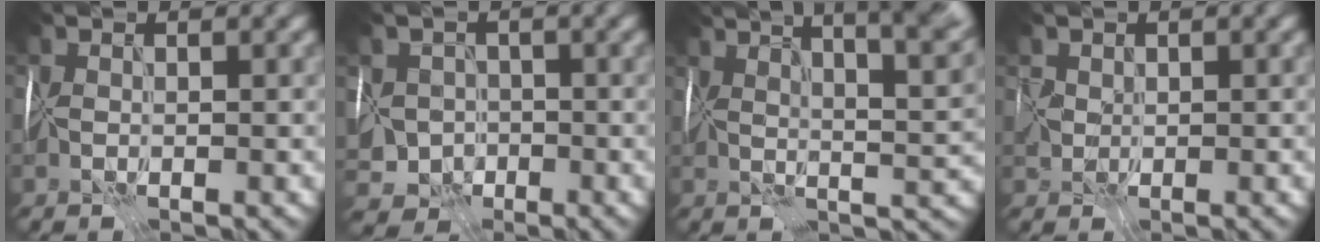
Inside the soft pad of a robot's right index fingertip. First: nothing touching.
{"total": 6.1, "force": [-2.0, 5.3, 2.3], "torque": [-0.020, -0.009, -0.039]}
{"total": 13.0, "force": [7.7, 4.4, 9.5], "torque": [-0.111, 0.051, 0.087]}
{"total": 2.0, "force": [0.6, 1.7, 0.9], "torque": [-0.020, 0.002, 0.010]}